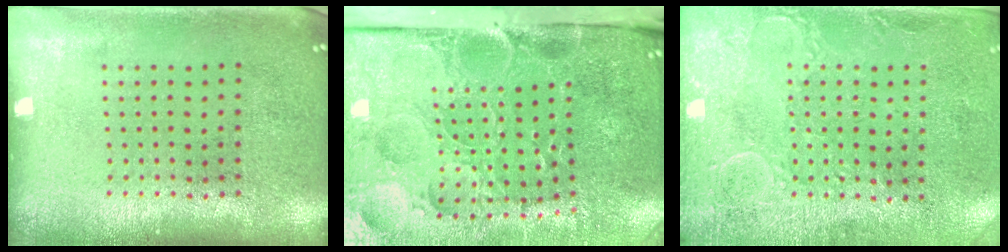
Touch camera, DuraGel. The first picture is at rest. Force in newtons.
{"total": 5.4, "press": 4.1, "slide": 3.5}
{"total": 2.9, "press": 2.4, "slide": 1.7}